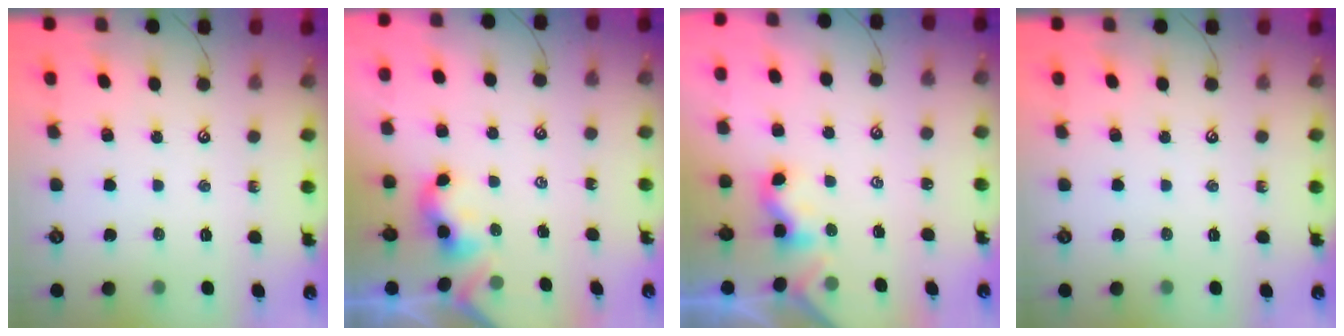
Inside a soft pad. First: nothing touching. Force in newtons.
{"total": 2.6, "press": 2.6, "slide": 0.3}
{"total": 2.3, "press": 2.3, "slide": 0.0}
{"total": 0.0}